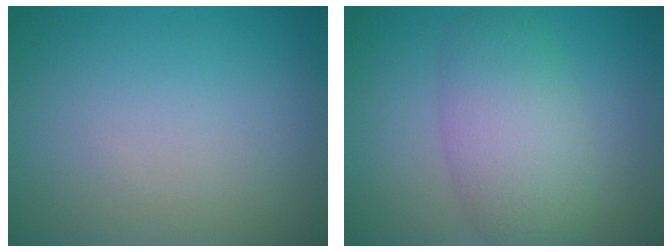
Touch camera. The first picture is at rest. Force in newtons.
{"total": 5.5, "press": 5.5, "slide": 0.4}